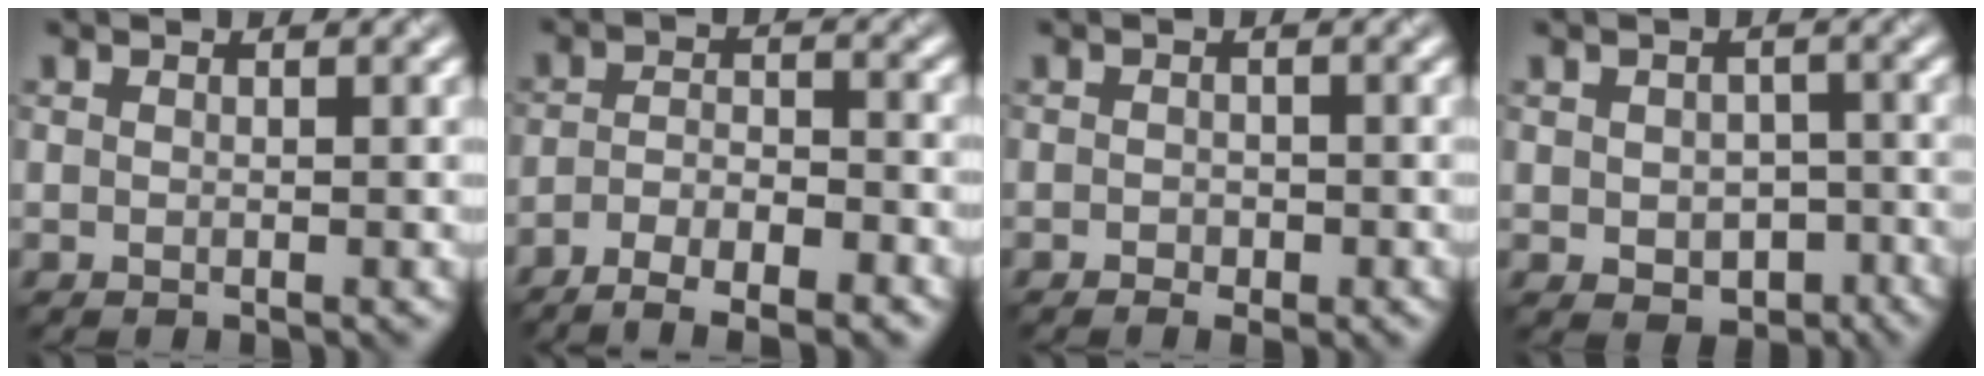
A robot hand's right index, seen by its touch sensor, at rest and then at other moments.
{"total": 6.0, "force": [-4.4, 1.6, 3.7], "torque": [-0.071, 0.001, -0.072]}
{"total": 1.0, "force": [-0.8, 0.5, 0.4], "torque": [-0.012, 0.002, -0.007]}
{"total": 2.7, "force": [-0.8, 2.1, 1.5], "torque": [-0.023, -0.005, -0.005]}